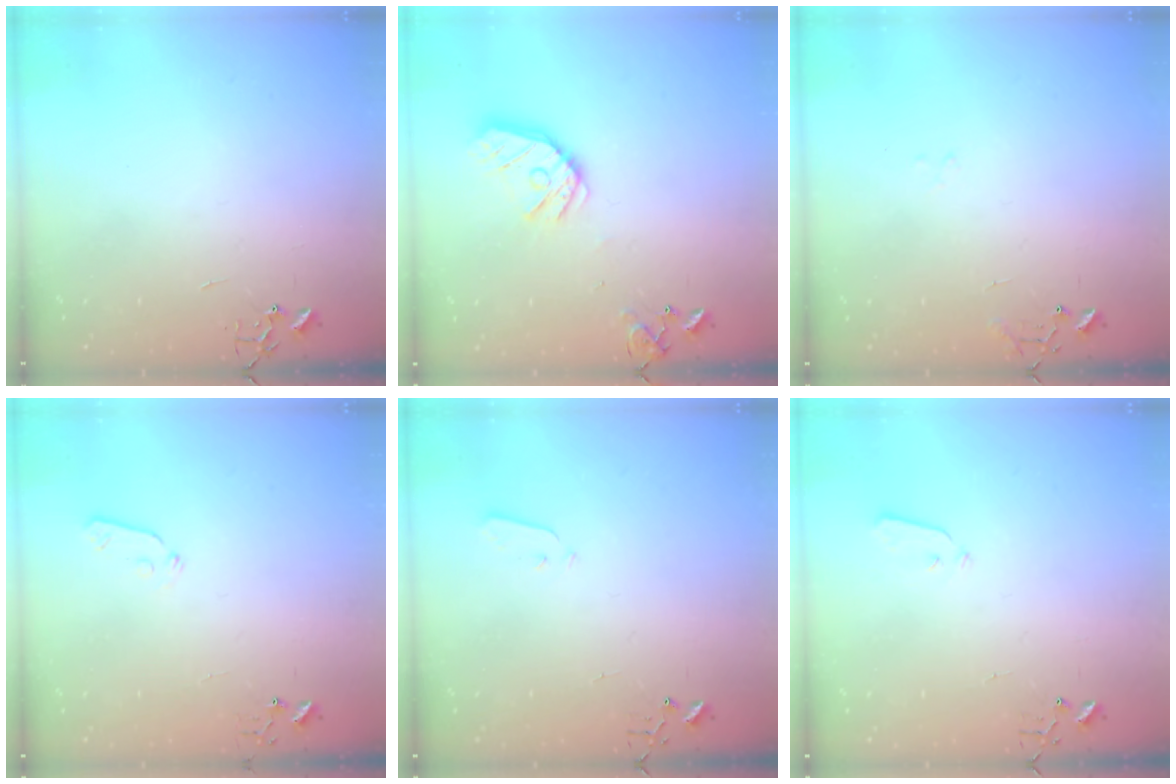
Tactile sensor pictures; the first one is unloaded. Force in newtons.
{"total": 14.4, "press": 14.3, "slide": 1.9}
{"total": 8.0, "press": 8.0, "slide": 0.9}
{"total": 4.8, "press": 4.7, "slide": 0.7}
{"total": 2.5, "press": 2.5, "slide": 0.4}
{"total": 3.7, "press": 3.7, "slide": 0.1}